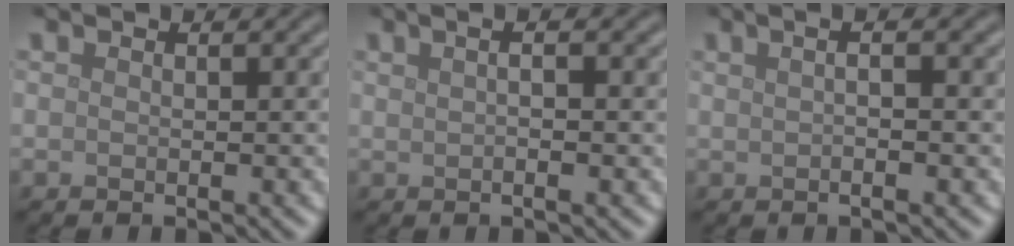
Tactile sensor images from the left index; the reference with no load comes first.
{"total": 3.7, "force": [1.2, 1.6, 3.1], "torque": [-0.023, 0.021, -0.004]}
{"total": 4.0, "force": [1.1, 1.8, 3.4], "torque": [-0.022, 0.021, -0.009]}